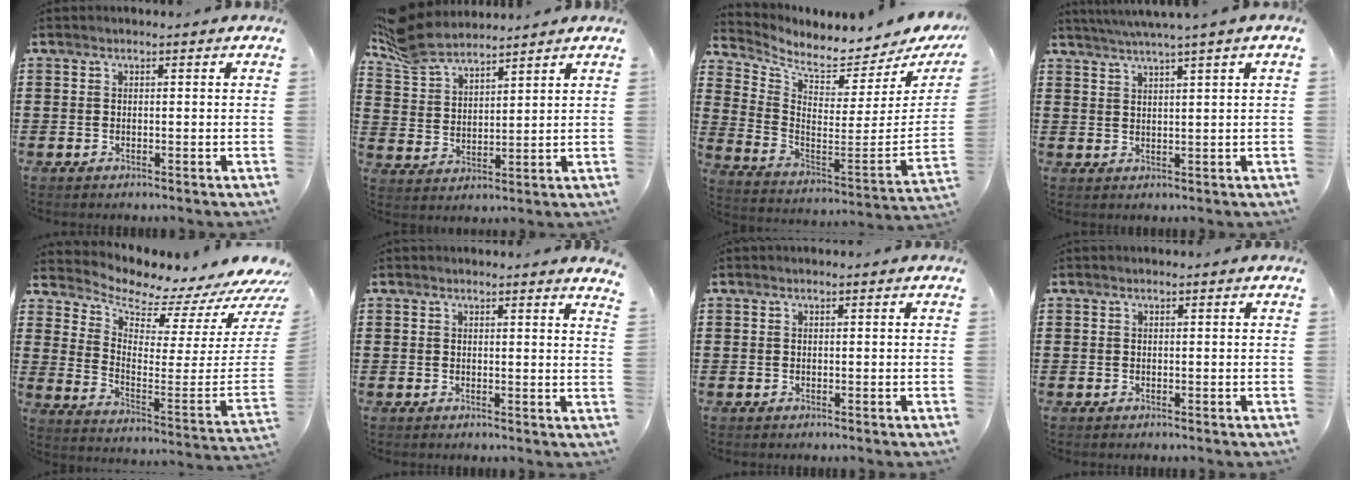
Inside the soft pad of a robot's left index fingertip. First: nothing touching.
{"total": 6.8, "force": [6.2, 1.9, 2.0], "torque": [-0.065, -0.018, 0.117]}
{"total": 4.6, "force": [4.0, 1.0, 2.1], "torque": [-0.059, -0.059, 0.064]}
{"total": 2.2, "force": [1.7, -0.9, 1.0], "torque": [-0.022, -0.006, 0.028]}
{"total": 4.0, "force": [3.7, 1.1, 1.2], "torque": [-0.037, -0.064, 0.055]}
{"total": 1.4, "force": [1.3, -0.3, 0.6], "torque": [-0.014, -0.004, 0.025]}
{"total": 0.0}
{"total": 0.0}